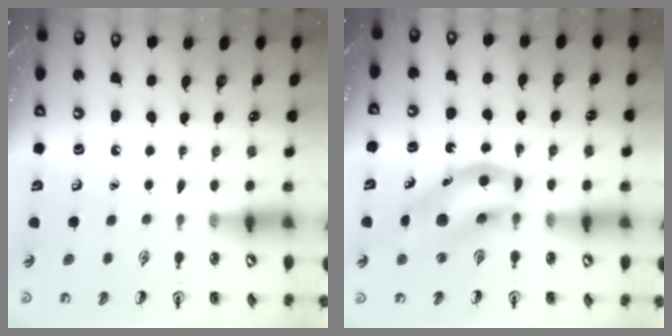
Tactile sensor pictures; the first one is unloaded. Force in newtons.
{"total": 11.0, "press": 10.6, "slide": 2.9}